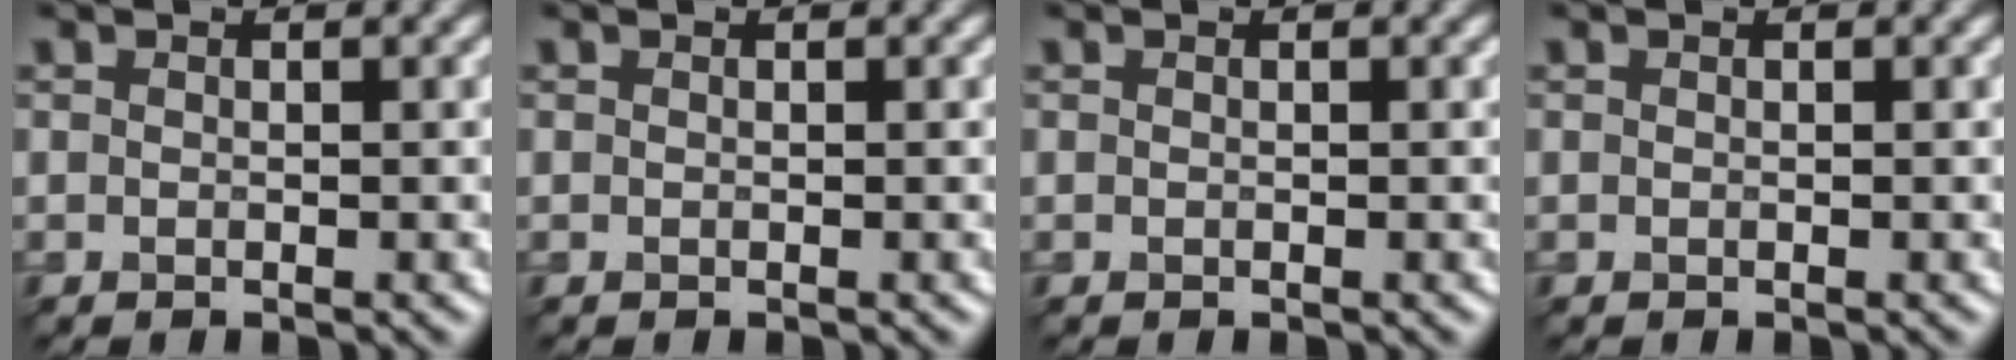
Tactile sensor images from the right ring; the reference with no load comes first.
{"total": 0.0}
{"total": 0.0}
{"total": 0.0}